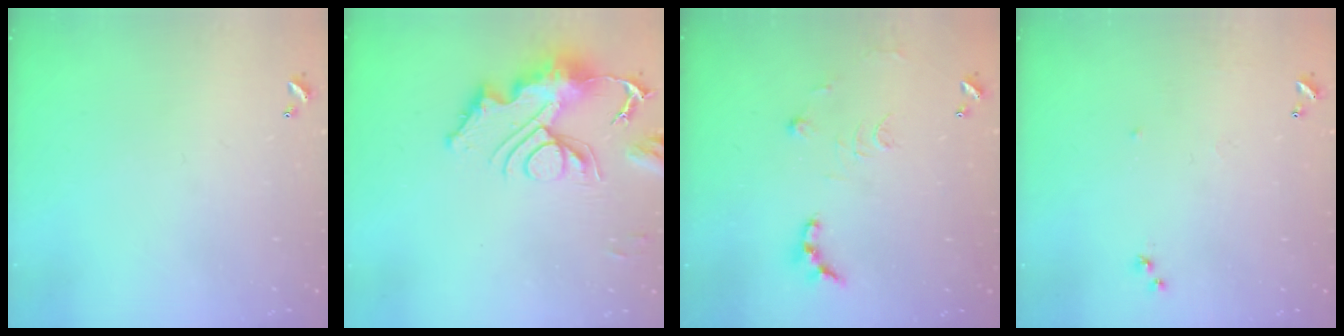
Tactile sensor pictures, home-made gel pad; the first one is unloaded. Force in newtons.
{"total": 12.9, "press": 12.8, "slide": 1.4}
{"total": 9.4, "press": 9.4, "slide": 0.4}
{"total": 5.7, "press": 5.6, "slide": 0.8}